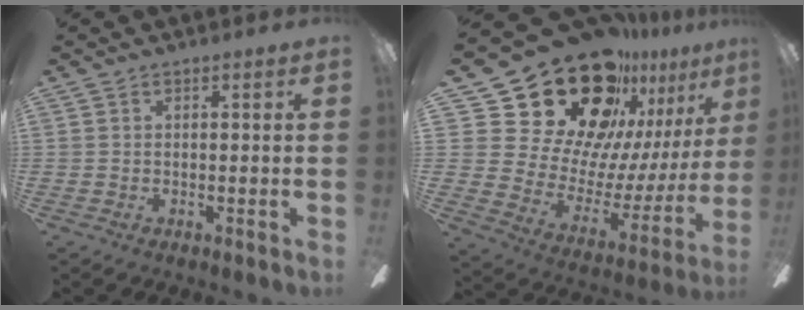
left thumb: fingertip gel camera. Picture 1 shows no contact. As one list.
[{"total": 31.0, "force": [21.2, 16.9, 15.0], "torque": [-0.242, -0.156, 0.415]}]